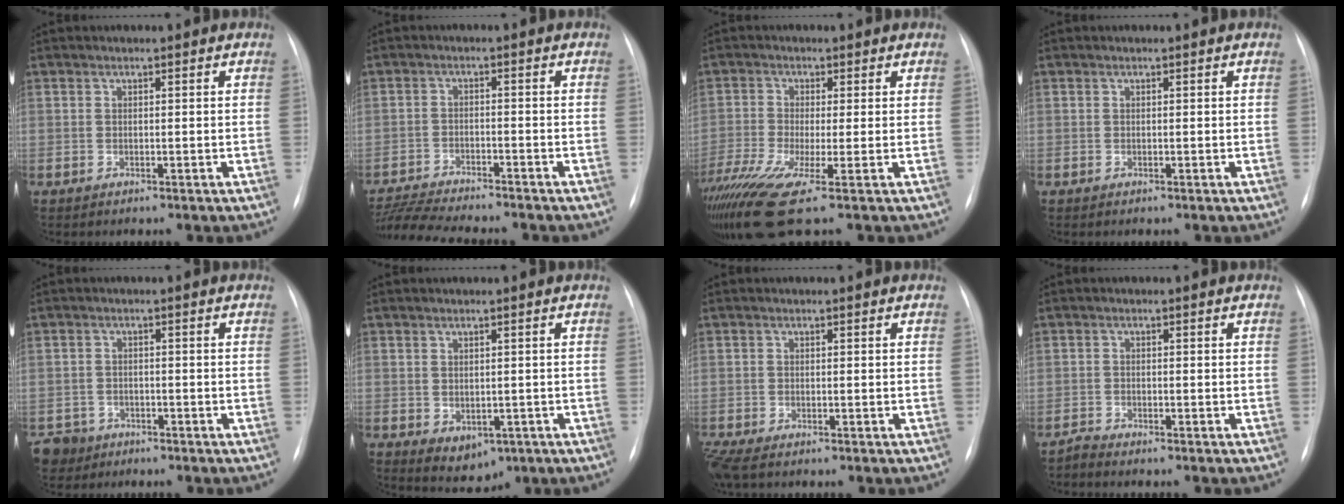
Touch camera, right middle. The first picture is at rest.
{"total": 11.5, "force": [-10.6, 0.7, 4.3], "torque": [-0.077, -0.004, -0.170]}
{"total": 10.7, "force": [-6.4, 0.6, 8.5], "torque": [-0.167, -0.029, -0.117]}
{"total": 0.0}
{"total": 4.7, "force": [-3.1, 3.4, -0.2], "torque": [0.004, 0.004, -0.054]}
{"total": 4.9, "force": [-1.8, 3.5, 3.0], "torque": [-0.039, -0.001, -0.009]}
{"total": 3.3, "force": [-2.5, 1.0, 1.9], "torque": [-0.046, -0.012, -0.045]}
{"total": 1.4, "force": [-1.4, -0.2, 0.1], "torque": [-0.001, -0.004, -0.025]}